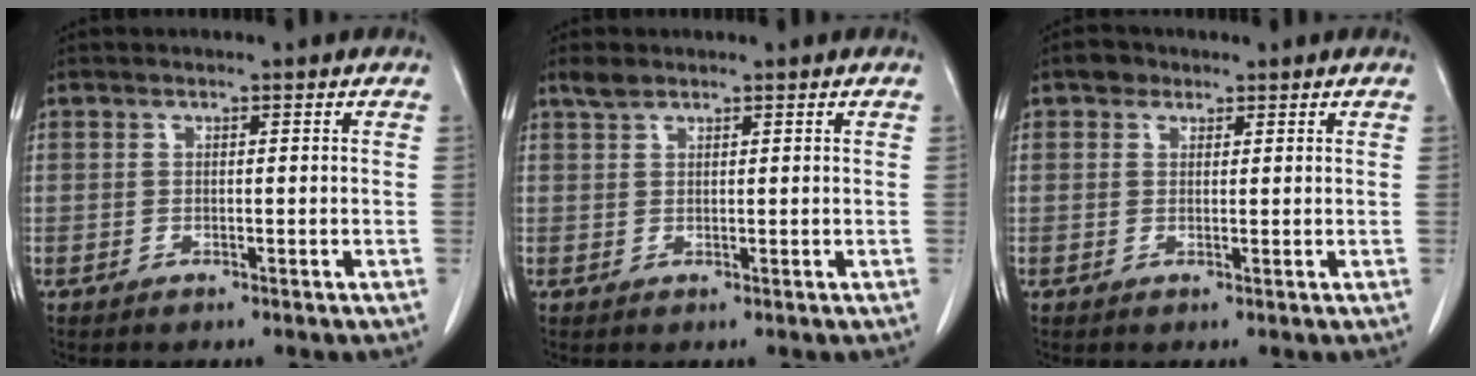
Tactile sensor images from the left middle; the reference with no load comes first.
{"total": 1.6, "force": [1.3, 0.5, 0.6], "torque": [-0.016, 0.007, 0.028]}
{"total": 1.9, "force": [1.1, 1.4, 0.5], "torque": [-0.008, 0.006, 0.015]}